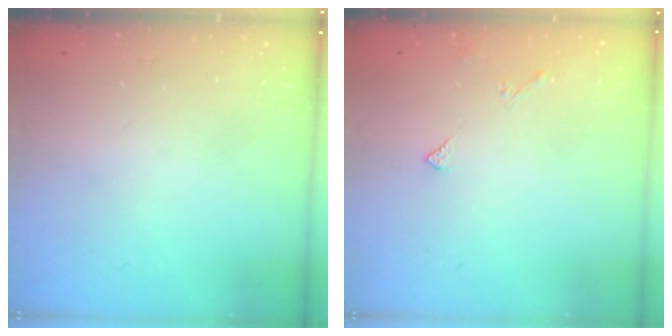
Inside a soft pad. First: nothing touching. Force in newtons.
{"total": 2.8, "press": 2.8, "slide": 0.5}